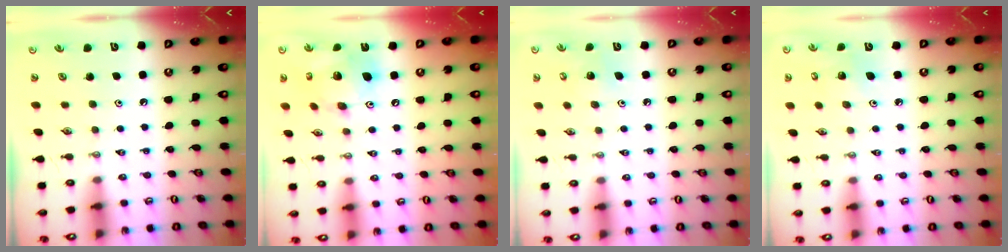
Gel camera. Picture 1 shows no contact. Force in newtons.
{"total": 14.7, "press": 14.5, "slide": 2.5}
{"total": 6.1, "press": 6.1, "slide": 0.4}
{"total": 5.9, "press": 5.5, "slide": 2.3}